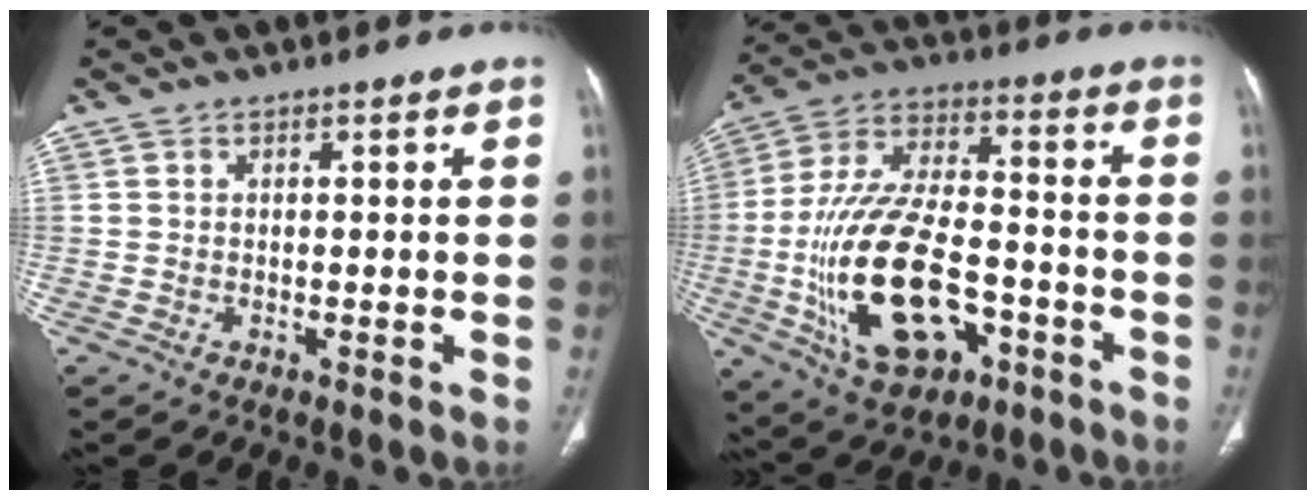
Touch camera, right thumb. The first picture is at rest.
{"total": 22.0, "force": [-6.6, 11.7, 17.4], "torque": [-0.327, 0.031, -0.101]}